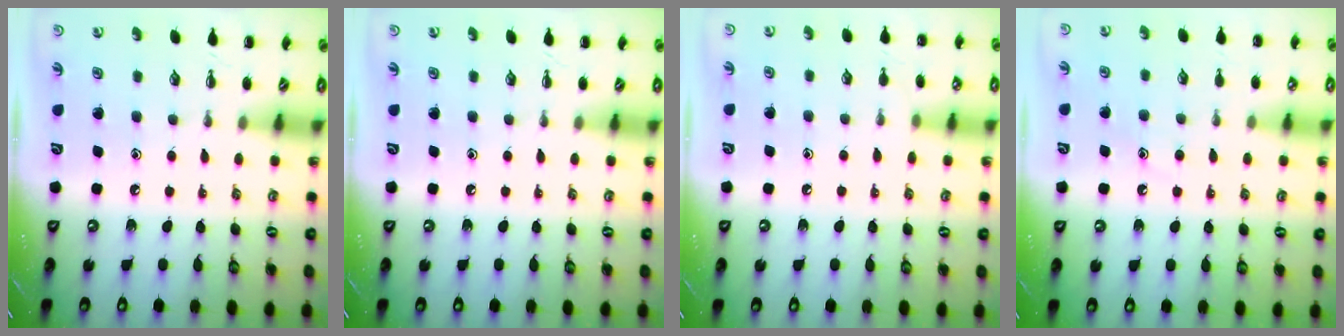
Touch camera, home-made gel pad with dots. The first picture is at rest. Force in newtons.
{"total": 0.0}
{"total": 5.1, "press": 4.8, "slide": 1.7}
{"total": 8.1, "press": 8.0, "slide": 1.4}